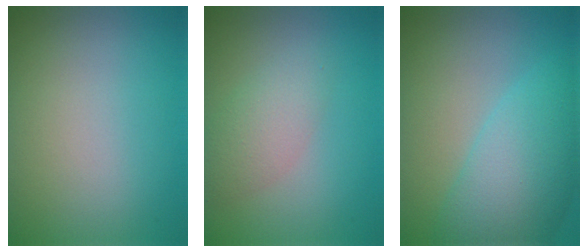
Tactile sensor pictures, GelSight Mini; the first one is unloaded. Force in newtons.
{"total": 2.8, "press": 2.8, "slide": 0.1}
{"total": 7.7, "press": 7.7, "slide": 0.3}